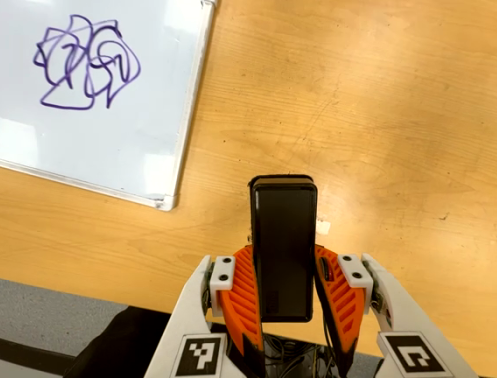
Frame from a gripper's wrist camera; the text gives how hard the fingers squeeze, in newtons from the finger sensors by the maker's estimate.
{"total": 5.7, "left": 4.1, "right": 7.2}